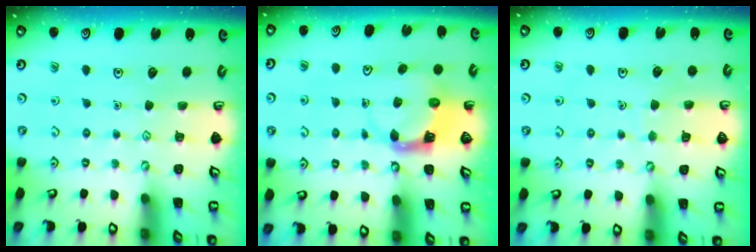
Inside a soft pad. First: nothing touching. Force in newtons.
{"total": 3.7, "press": 3.7, "slide": 0.6}
{"total": 3.1, "press": 3.1, "slide": 0.3}